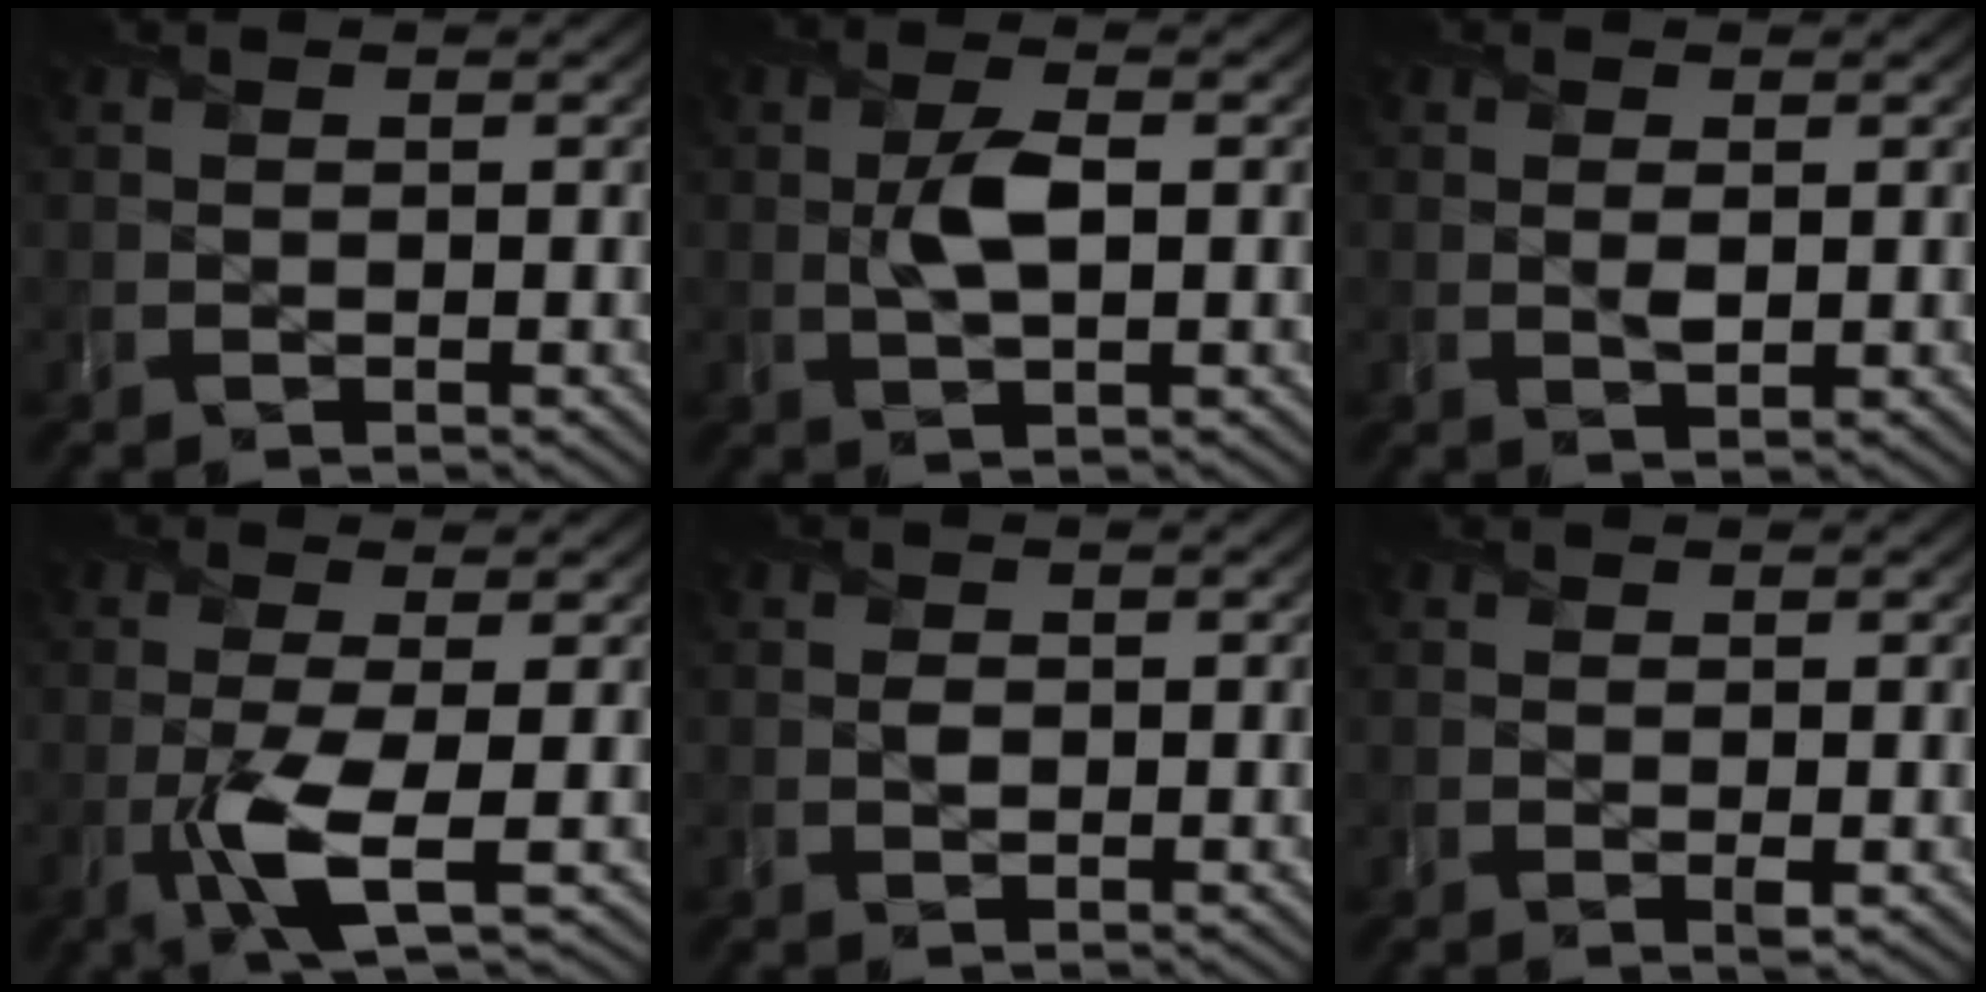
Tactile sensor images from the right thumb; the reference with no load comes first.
{"total": 4.4, "force": [0.3, 2.0, 3.9], "torque": [-0.085, 0.002, 0.003]}
{"total": 1.5, "force": [0.3, 0.8, 1.2], "torque": [-0.026, -0.007, 0.007]}
{"total": 5.9, "force": [-1.6, 1.2, 5.5], "torque": [-0.112, -0.001, -0.039]}
{"total": 1.1, "force": [0.0, 0.9, 0.6], "torque": [-0.013, -0.005, -0.004]}
{"total": 0.9, "force": [-0.2, 0.6, 0.7], "torque": [-0.014, -0.009, -0.004]}